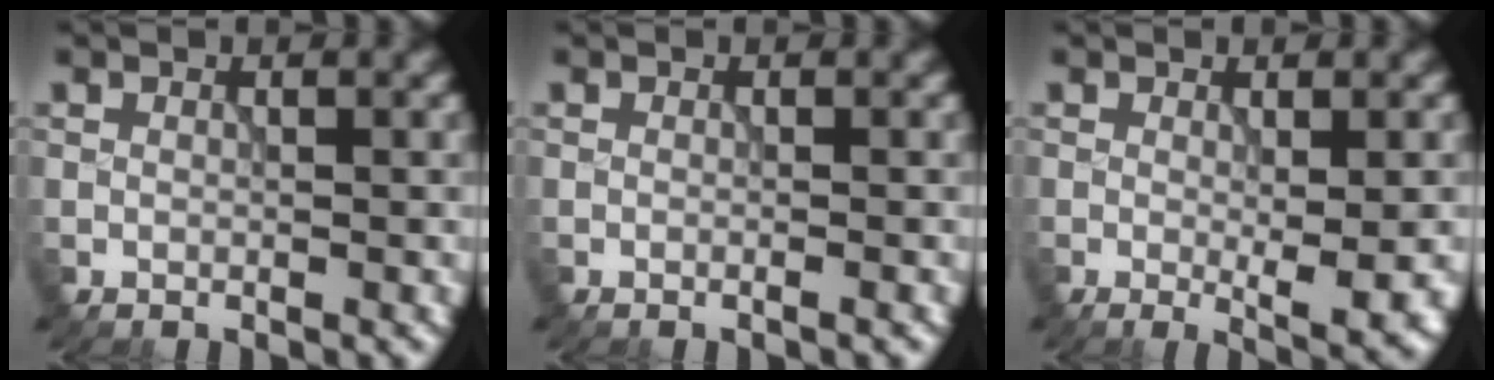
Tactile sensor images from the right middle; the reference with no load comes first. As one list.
[{"total": 0.7, "force": [-0.1, 0.2, 0.7], "torque": [-0.009, -0.004, -0.010]}, {"total": 3.5, "force": [-0.5, 0.5, 3.5], "torque": [-0.054, -0.014, -0.003]}]